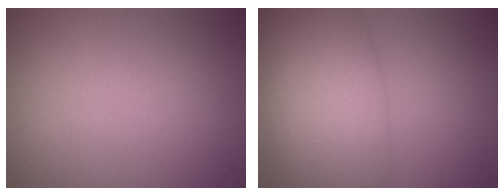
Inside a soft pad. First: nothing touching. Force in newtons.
{"total": 8.4, "press": 8.4, "slide": 0.2}